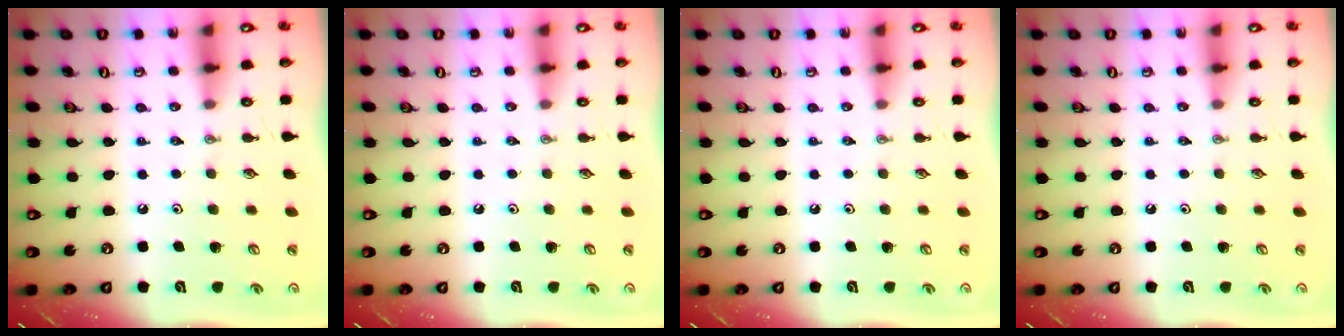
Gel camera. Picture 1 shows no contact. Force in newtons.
{"total": 0.0}
{"total": 0.0}
{"total": 0.0}